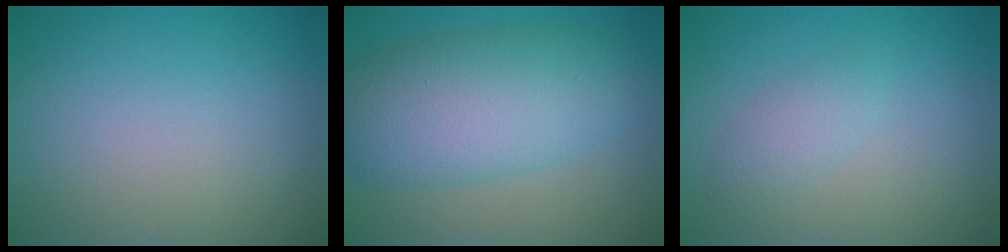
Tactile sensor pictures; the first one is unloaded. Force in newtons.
{"total": 8.7, "press": 8.7, "slide": 0.5}
{"total": 1.8, "press": 1.8, "slide": 0.1}